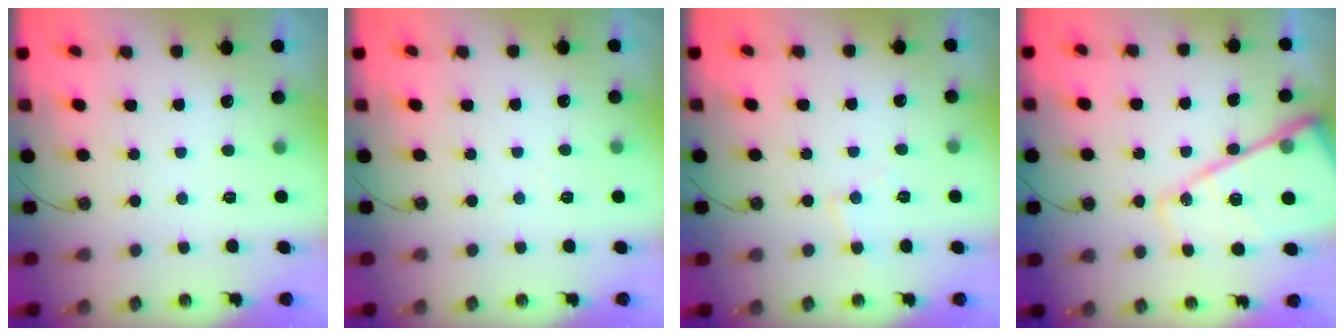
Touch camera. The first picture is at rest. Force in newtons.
{"total": 3.0, "press": 3.0, "slide": 0.6}
{"total": 5.1, "press": 5.1, "slide": 0.5}
{"total": 22.1, "press": 22.0, "slide": 2.4}